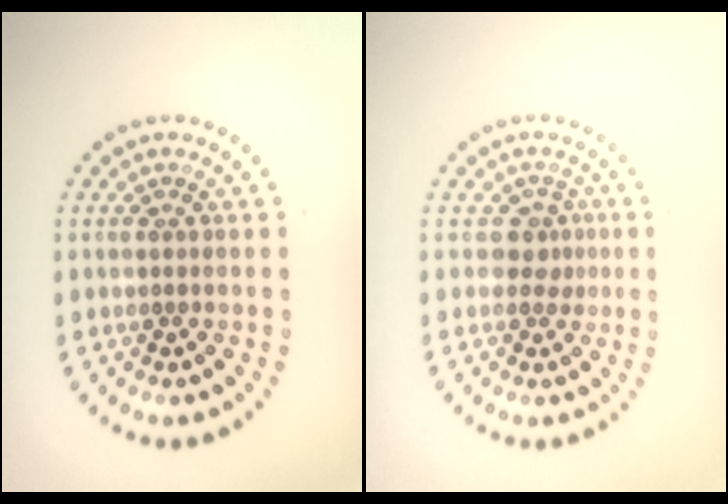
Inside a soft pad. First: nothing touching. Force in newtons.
{"total": 1.7, "press": 1.4, "slide": 1.0}